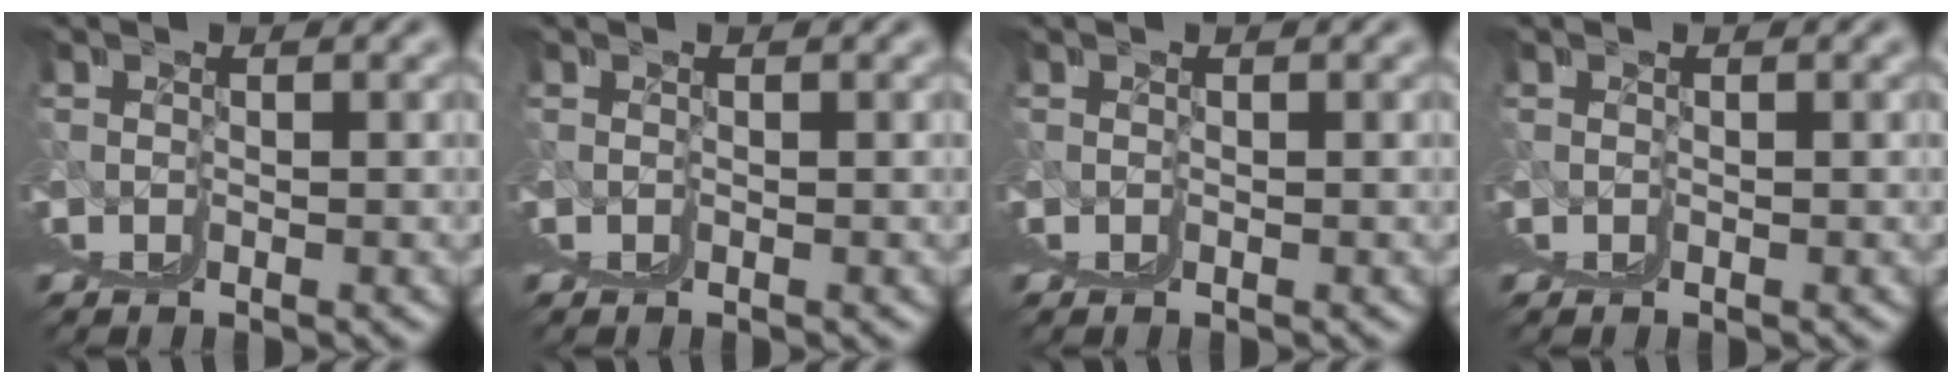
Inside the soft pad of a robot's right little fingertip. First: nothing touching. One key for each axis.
{"total": 0.0}
{"total": 0.0}
{"total": 0.0}